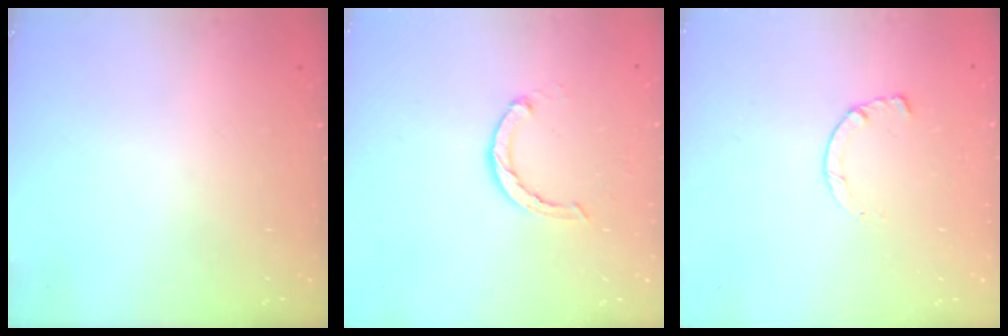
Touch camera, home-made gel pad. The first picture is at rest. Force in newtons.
{"total": 2.3, "press": 2.3, "slide": 0.3}
{"total": 1.8, "press": 1.7, "slide": 0.3}